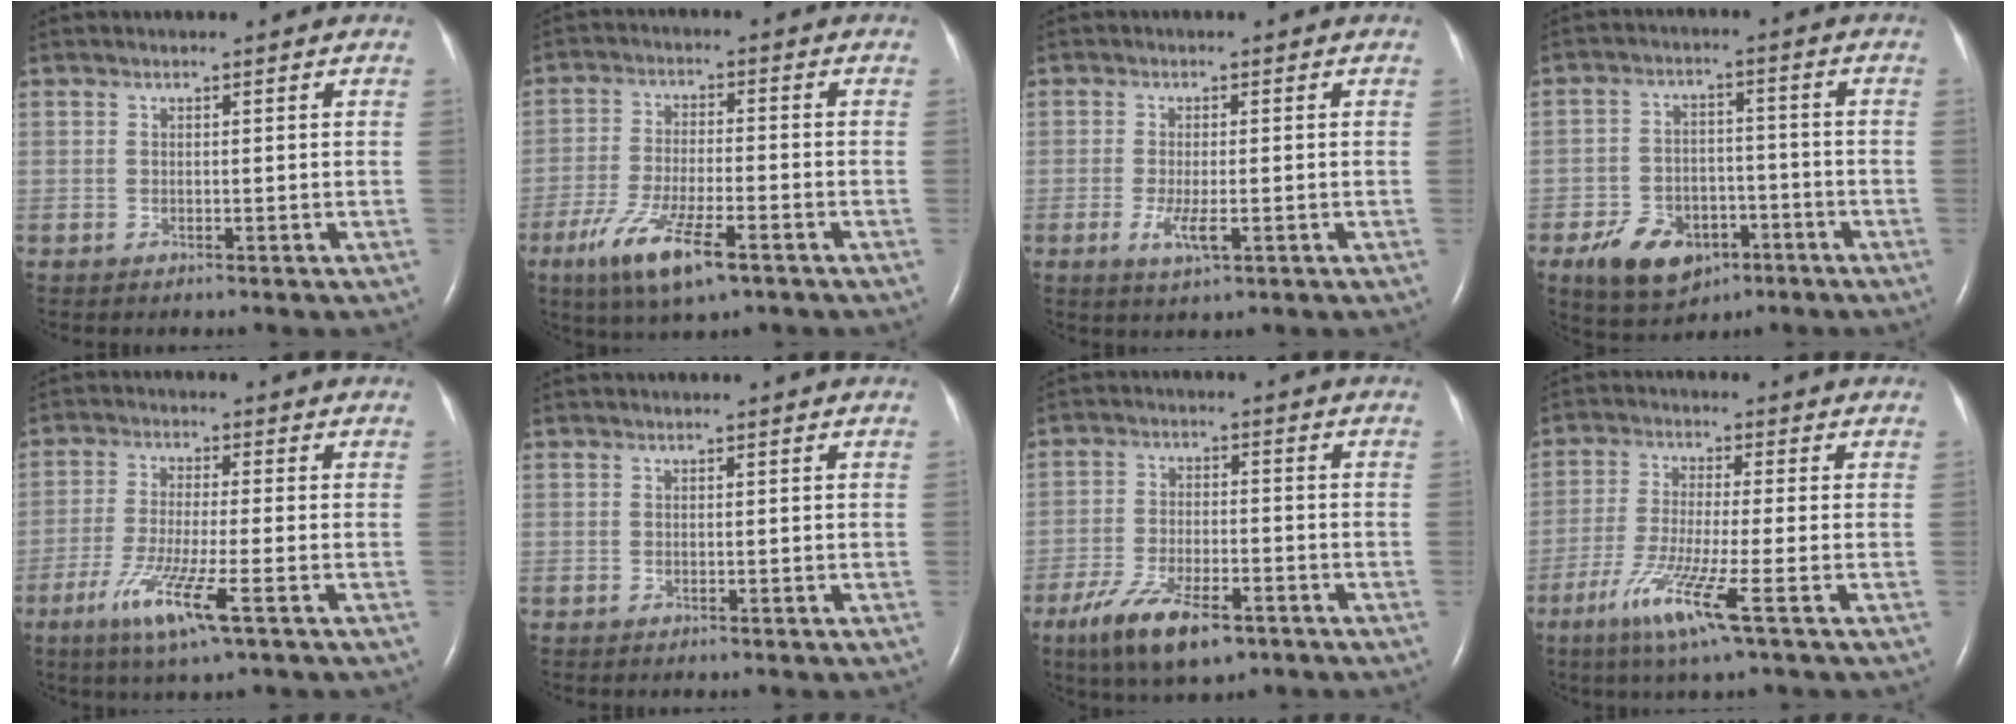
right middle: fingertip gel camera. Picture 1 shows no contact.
{"total": 10.3, "force": [-5.8, 2.1, 8.2], "torque": [-0.166, -0.022, -0.099]}
{"total": 3.5, "force": [-1.2, 0.8, 3.2], "torque": [-0.070, -0.007, -0.019]}
{"total": 9.7, "force": [-5.1, 6.2, 5.5], "torque": [-0.103, 0.003, -0.075]}
{"total": 8.6, "force": [-4.3, -0.1, 7.5], "torque": [-0.153, -0.025, -0.079]}
{"total": 0.0}
{"total": 10.2, "force": [-6.3, 3.4, 7.3], "torque": [-0.140, -0.014, -0.106]}
{"total": 9.0, "force": [-4.5, -0.7, 7.7], "torque": [-0.157, -0.028, -0.089]}